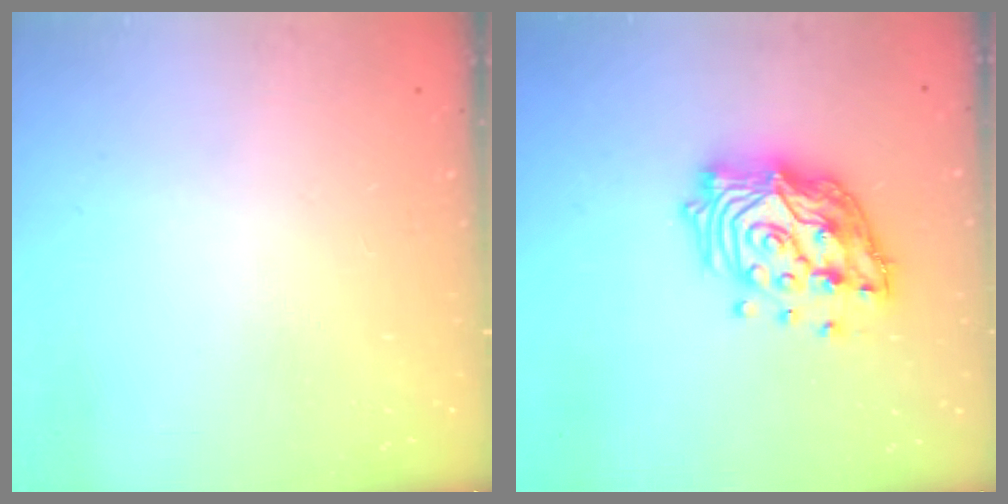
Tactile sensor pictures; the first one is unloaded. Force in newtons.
{"total": 17.4, "press": 17.1, "slide": 3.2}